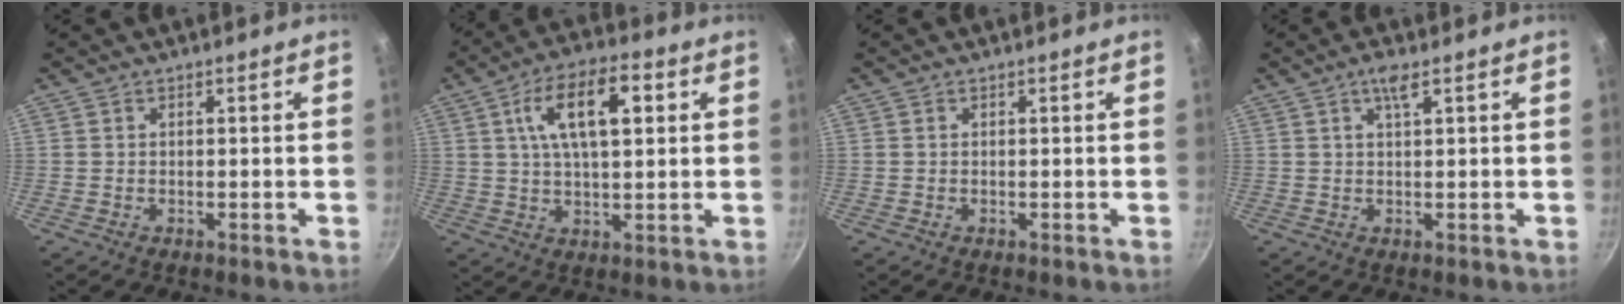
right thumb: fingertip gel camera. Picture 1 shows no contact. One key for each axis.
{"total": 12.8, "fx": 3.6, "fy": 5.7, "fz": 10.9, "tx": -0.169, "ty": 0.009, "tz": 0.056}
{"total": 0.0}
{"total": 2.7, "fx": 1.3, "fy": 0.6, "fz": 2.3, "tx": -0.039, "ty": -0.001, "tz": 0.024}